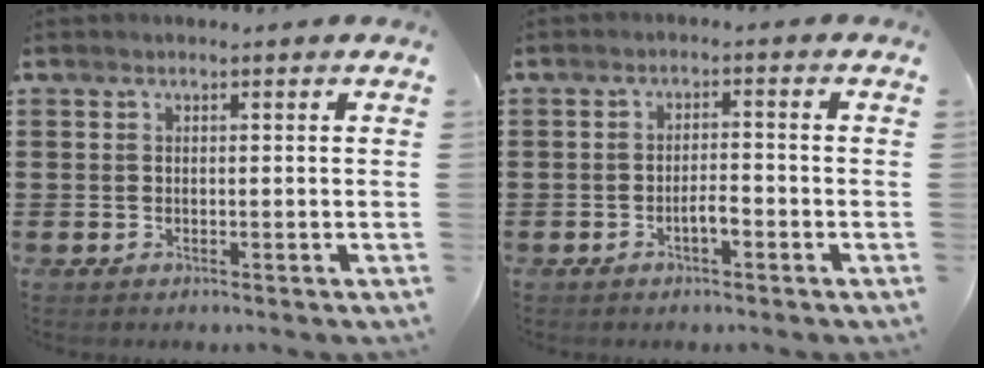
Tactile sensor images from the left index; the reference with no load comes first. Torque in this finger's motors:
{"motor_torque": [0.07, 0.05, 0.06, 0.06]}